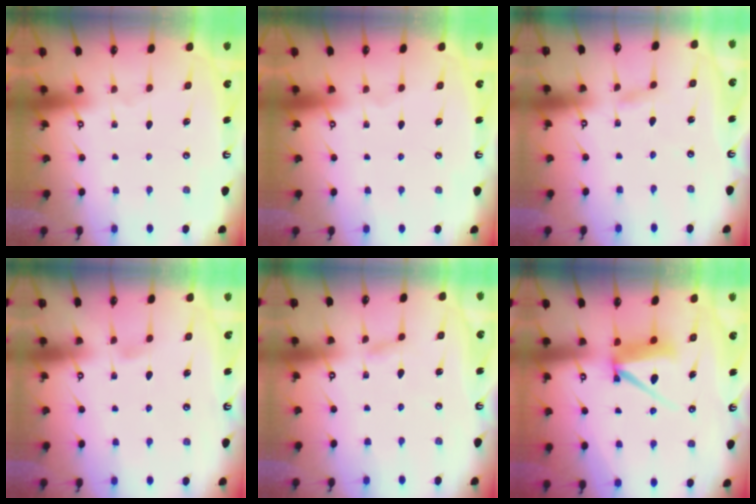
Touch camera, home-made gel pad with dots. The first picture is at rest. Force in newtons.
{"total": 0.0}
{"total": 1.5, "press": 1.5, "slide": 0.1}
{"total": 4.0, "press": 4.0, "slide": 0.5}
{"total": 2.5, "press": 2.5, "slide": 0.2}
{"total": 8.9, "press": 8.9, "slide": 0.6}